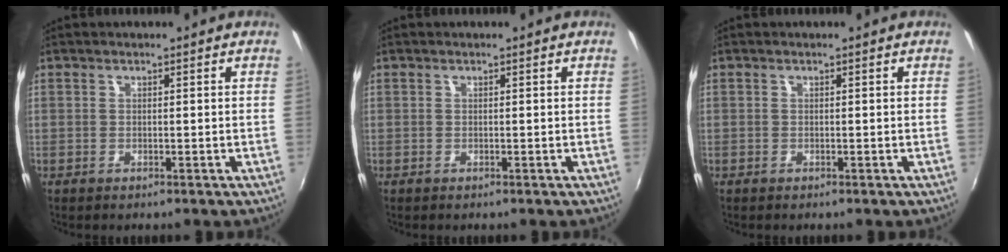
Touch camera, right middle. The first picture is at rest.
{"total": 0.0}
{"total": 0.0}